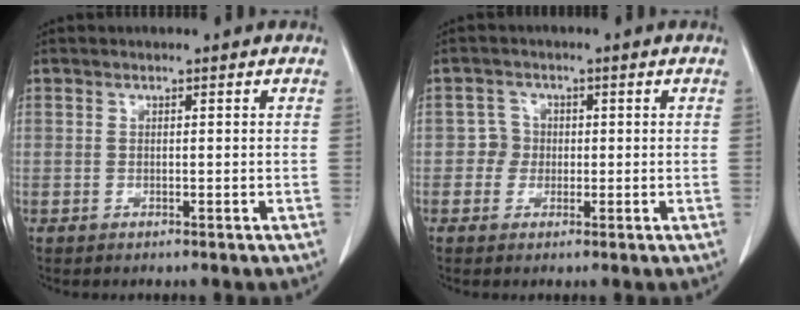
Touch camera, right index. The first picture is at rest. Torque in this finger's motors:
{"motor_torque": [0.05, -0.01, -0.01, 0.00]}